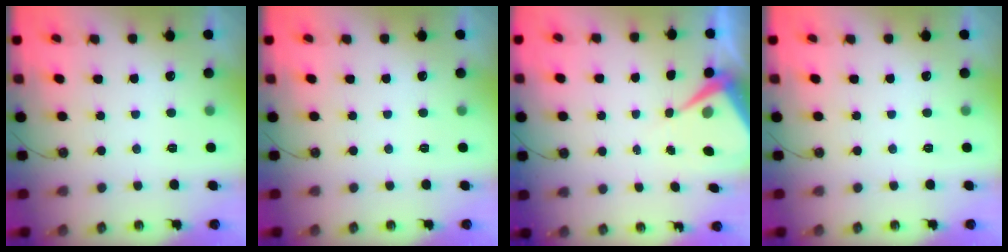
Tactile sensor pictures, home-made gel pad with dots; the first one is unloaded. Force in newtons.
{"total": 0.0}
{"total": 8.0, "press": 7.9, "slide": 1.1}
{"total": 0.0}